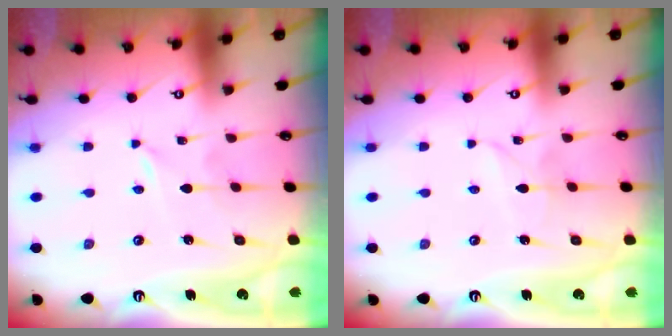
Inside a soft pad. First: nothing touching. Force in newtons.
{"total": 2.5, "press": 2.5, "slide": 0.2}